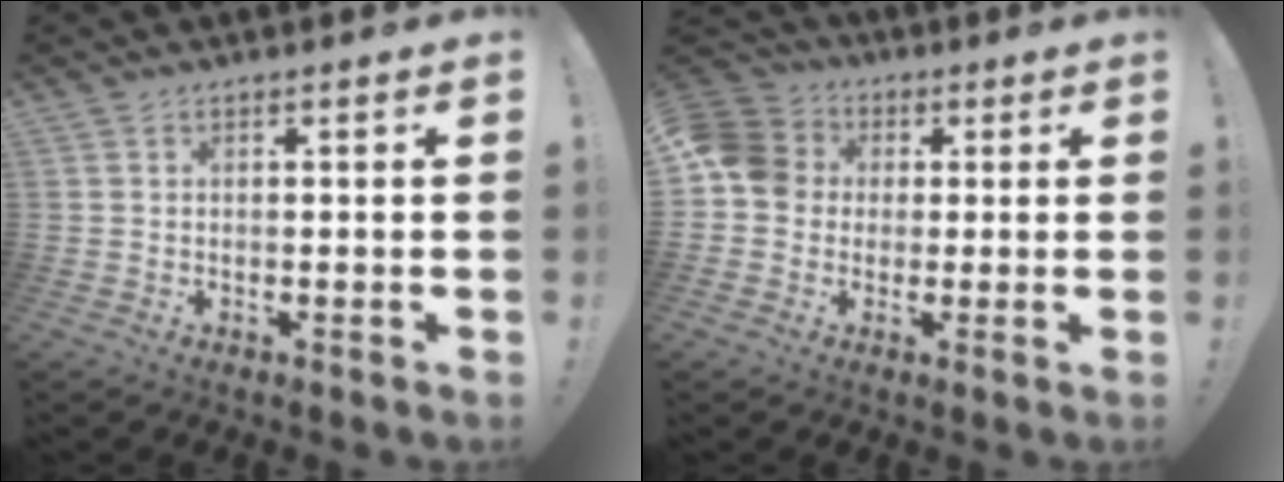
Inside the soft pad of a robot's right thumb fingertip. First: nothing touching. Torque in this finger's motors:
{"motor_torque": [0.66, 1.16, 0.30, -0.26, 0.02]}